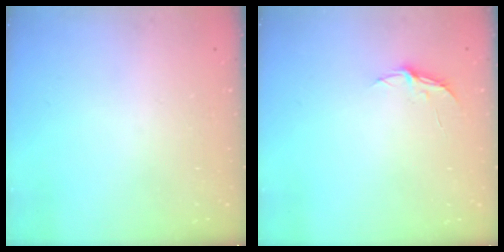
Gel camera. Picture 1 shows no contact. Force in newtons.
{"total": 3.8, "press": 3.8, "slide": 0.3}